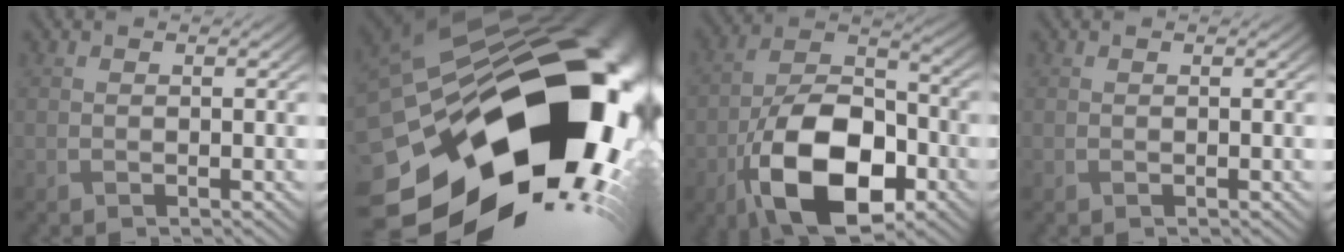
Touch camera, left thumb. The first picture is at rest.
{"total": 22.5, "force": [-8.2, 15.0, 14.6], "torque": [-0.241, -0.070, -0.115]}
{"total": 15.2, "force": [-6.6, 8.1, 11.1], "torque": [-0.211, -0.014, -0.129]}
{"total": 0.0}